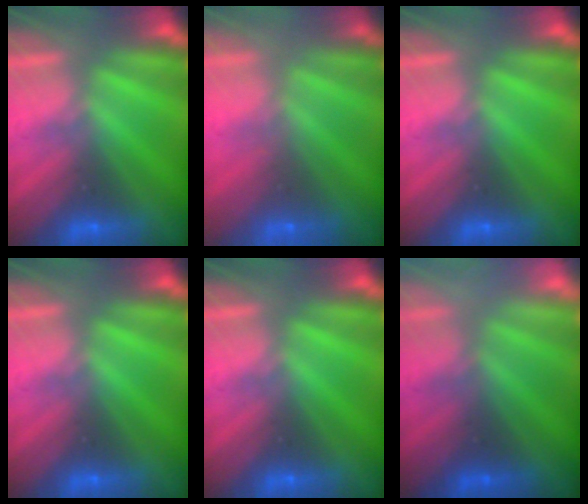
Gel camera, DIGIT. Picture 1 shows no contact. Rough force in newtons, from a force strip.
{"total": 9.8}
{"total": 0.0}
{"total": 0.0}
{"total": 0.0}
{"total": 2.9}